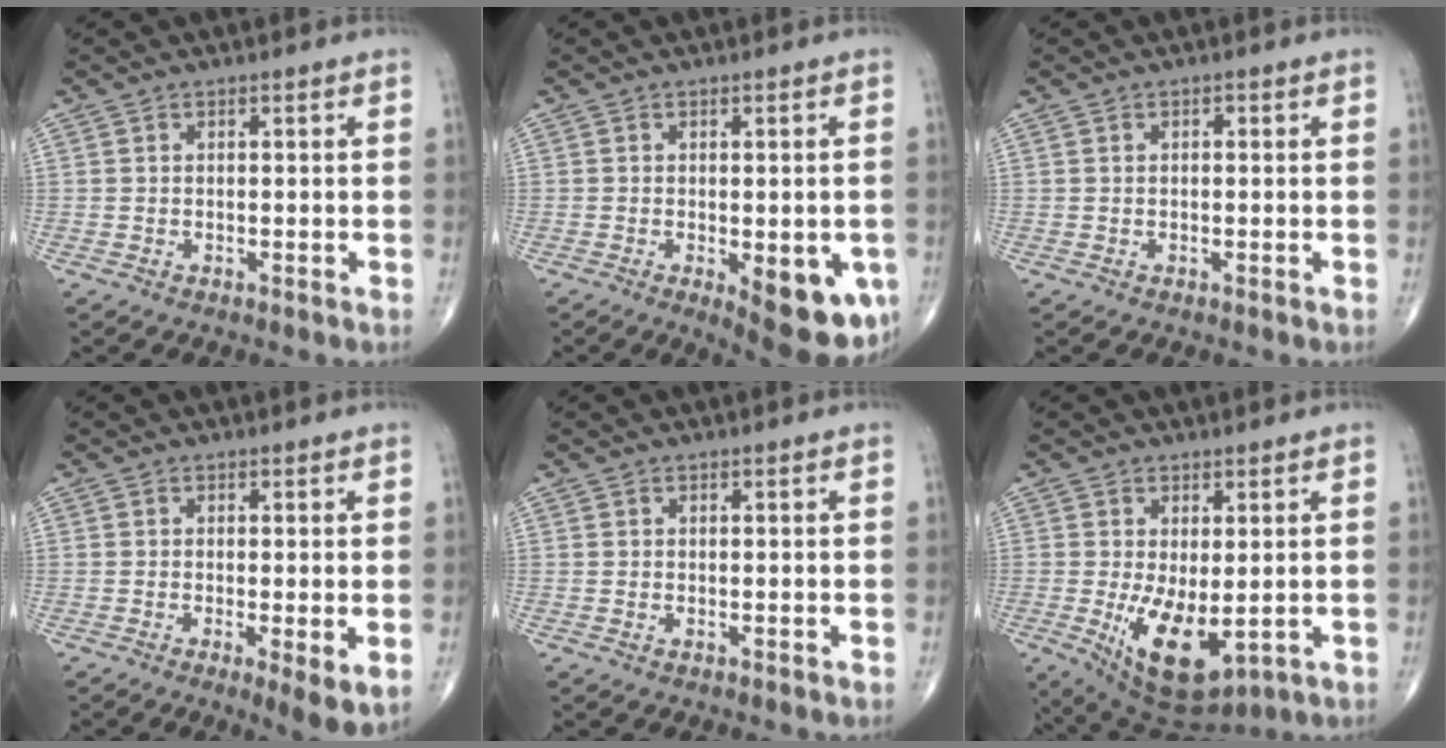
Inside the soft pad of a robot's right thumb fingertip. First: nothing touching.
{"total": 11.8, "force": [-3.8, 4.7, 10.2], "torque": [-0.106, -0.009, -0.038]}
{"total": 0.6, "force": [0.1, 0.4, 0.4], "torque": [-0.008, 0.002, 0.002]}
{"total": 5.0, "force": [-1.1, 1.1, 4.8], "torque": [-0.080, -0.017, -0.021]}
{"total": 0.0}
{"total": 11.2, "force": [-2.0, 5.3, 9.7], "torque": [-0.156, -0.024, -0.011]}